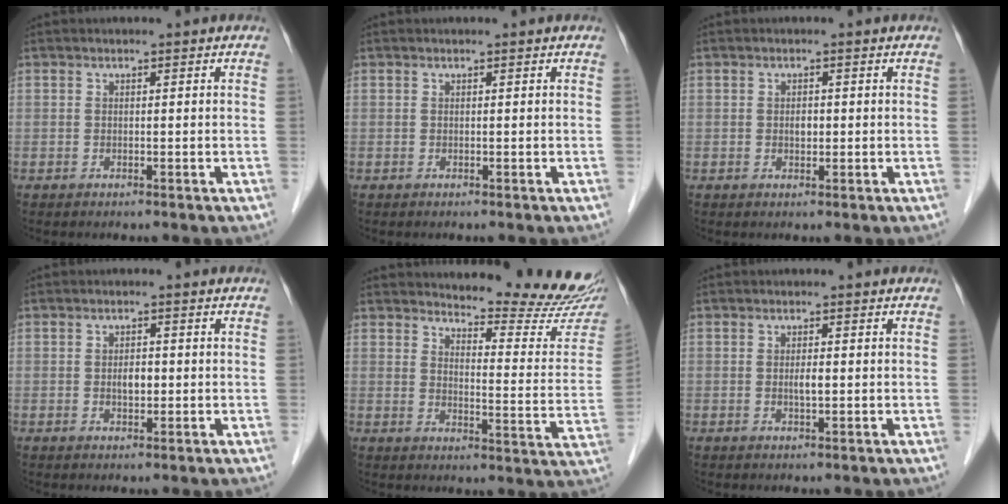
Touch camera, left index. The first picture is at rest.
{"total": 0.0}
{"total": 1.2, "force": [0.0, 0.8, 0.9], "torque": [-0.015, 0.000, -0.001]}
{"total": 2.1, "force": [-0.1, 1.1, 1.7], "torque": [-0.030, 0.000, -0.002]}
{"total": 15.5, "force": [15.0, 0.3, 4.1], "torque": [-0.053, -0.104, 0.170]}
{"total": 1.4, "force": [0.0, 0.3, 1.4], "torque": [-0.025, -0.002, -0.001]}